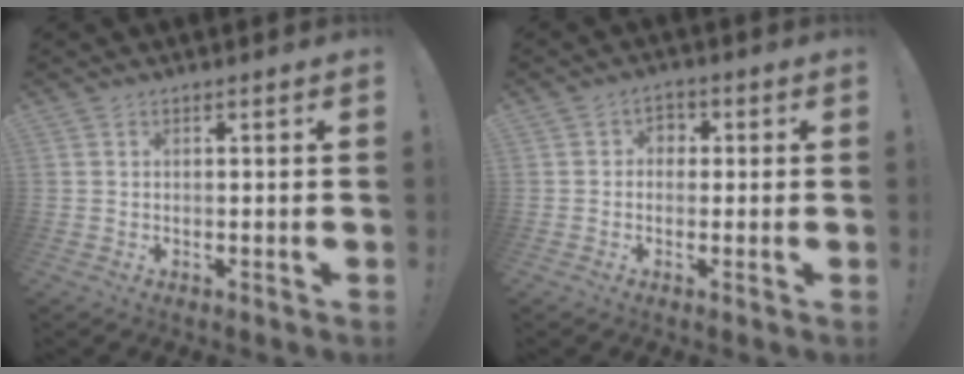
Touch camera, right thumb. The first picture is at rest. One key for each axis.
{"total": 3.0, "fx": -0.2, "fy": 2.7, "fz": 1.3, "tx": -0.018, "ty": 0.003, "tz": -0.005}